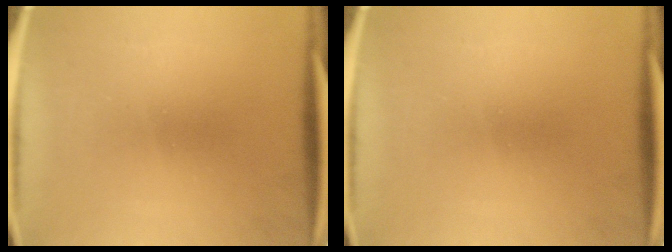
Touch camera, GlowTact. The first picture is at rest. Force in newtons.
{"total": 0.0}